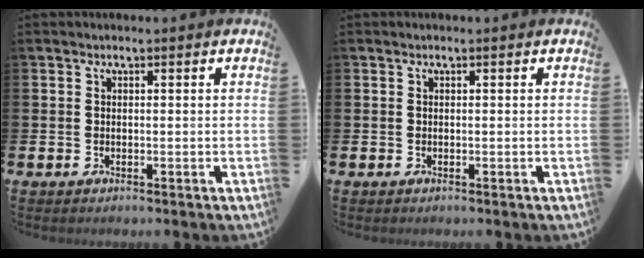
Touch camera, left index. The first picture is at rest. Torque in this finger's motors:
{"motor_torque": [-0.03, 0.03, -0.03, -0.01]}